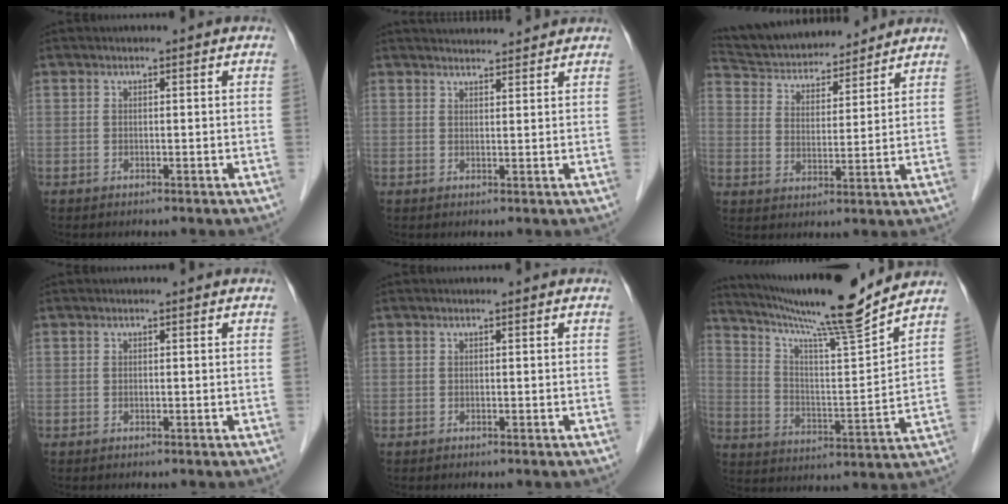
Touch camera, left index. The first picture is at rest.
{"total": 6.8, "force": [6.7, 0.5, 1.4], "torque": [-0.022, 0.026, 0.086]}
{"total": 15.6, "force": [14.5, 3.8, 4.4], "torque": [-0.079, 0.027, 0.241]}
{"total": 0.0}
{"total": 0.0}
{"total": 17.7, "force": [15.6, -1.6, 8.2], "torque": [-0.148, -0.017, 0.247]}